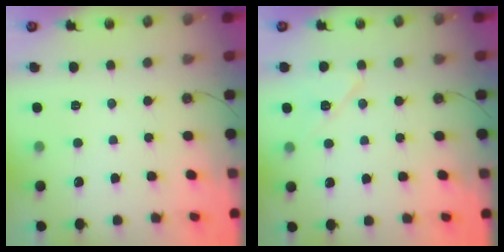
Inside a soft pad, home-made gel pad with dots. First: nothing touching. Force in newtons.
{"total": 7.7, "press": 7.6, "slide": 1.3}